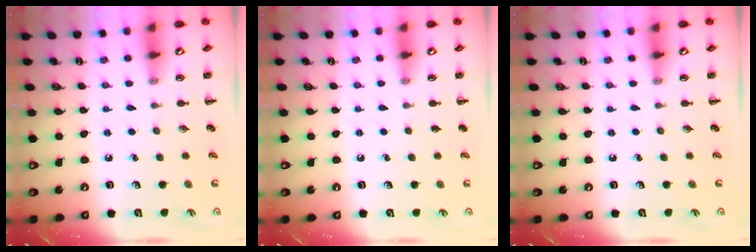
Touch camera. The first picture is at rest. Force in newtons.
{"total": 0.0}
{"total": 0.0}